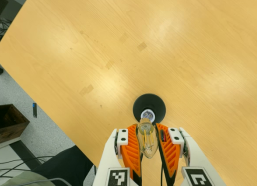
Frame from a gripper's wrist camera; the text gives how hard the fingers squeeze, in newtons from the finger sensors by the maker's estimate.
{"total": 21.8, "left": 24.4, "right": 19.1}